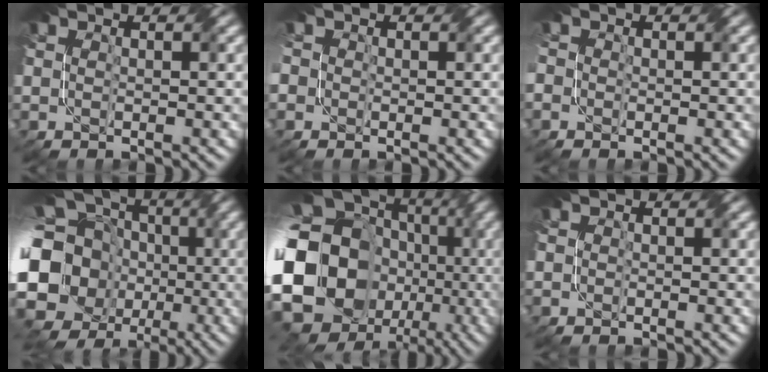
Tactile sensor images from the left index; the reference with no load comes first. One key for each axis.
{"total": 4.0, "fx": 0.0, "fy": 3.5, "fz": 1.8, "tx": -0.052, "ty": 0.017, "tz": -0.029}
{"total": 2.4, "fx": 0.0, "fy": 2.2, "fz": 0.9, "tx": -0.023, "ty": 0.012, "tz": -0.021}
{"total": 18.9, "fx": -2.6, "fy": 16.3, "fz": 9.2, "tx": -0.183, "ty": 0.003, "tz": -0.091}
{"total": 21.4, "fx": -1.6, "fy": 17.7, "fz": 11.8, "tx": -0.214, "ty": -0.031, "tz": -0.061}
{"total": 0.5, "fx": 0.1, "fy": 0.5, "fz": -0.2, "tx": 0.007, "ty": 0.001, "tz": -0.003}